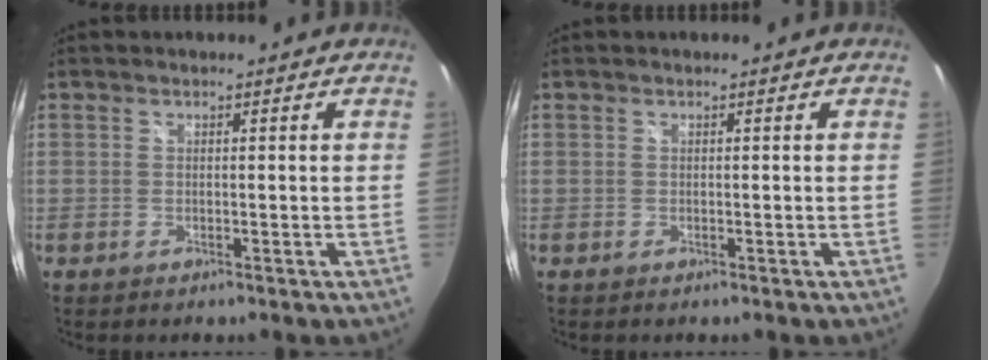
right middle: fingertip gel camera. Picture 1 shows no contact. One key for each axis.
{"total": 0.0}